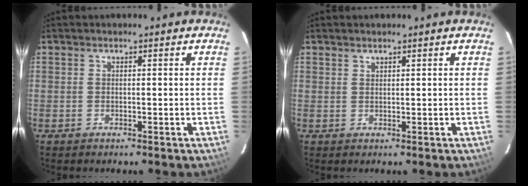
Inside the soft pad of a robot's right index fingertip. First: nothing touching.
{"total": 0.6, "force": [0.6, 0.2, 0.1], "torque": [-0.001, 0.002, 0.012]}